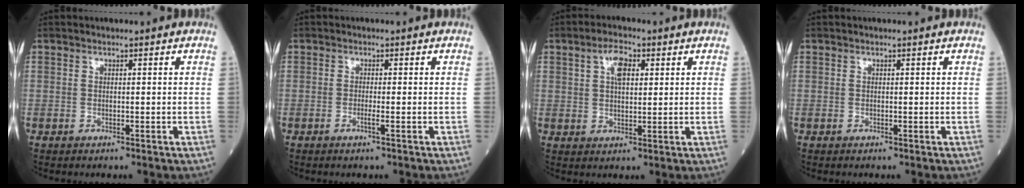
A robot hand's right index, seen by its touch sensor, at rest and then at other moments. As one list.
[{"total": 1.3, "force": [-0.6, -0.3, 1.1], "torque": [-0.019, -0.002, -0.013]}, {"total": 4.7, "force": [1.8, 2.1, 3.8], "torque": [-0.069, 0.010, 0.032]}, {"total": 0.0}]